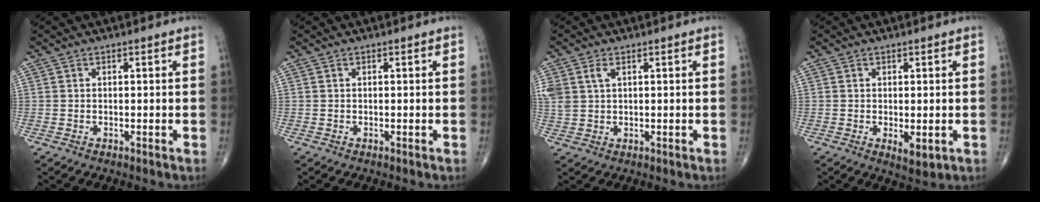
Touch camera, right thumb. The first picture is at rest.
{"total": 0.0}
{"total": 5.0, "force": [1.8, 3.1, 3.5], "torque": [-0.091, 0.008, 0.045]}
{"total": 3.4, "force": [-0.7, 1.6, 2.9], "torque": [-0.038, -0.009, -0.004]}